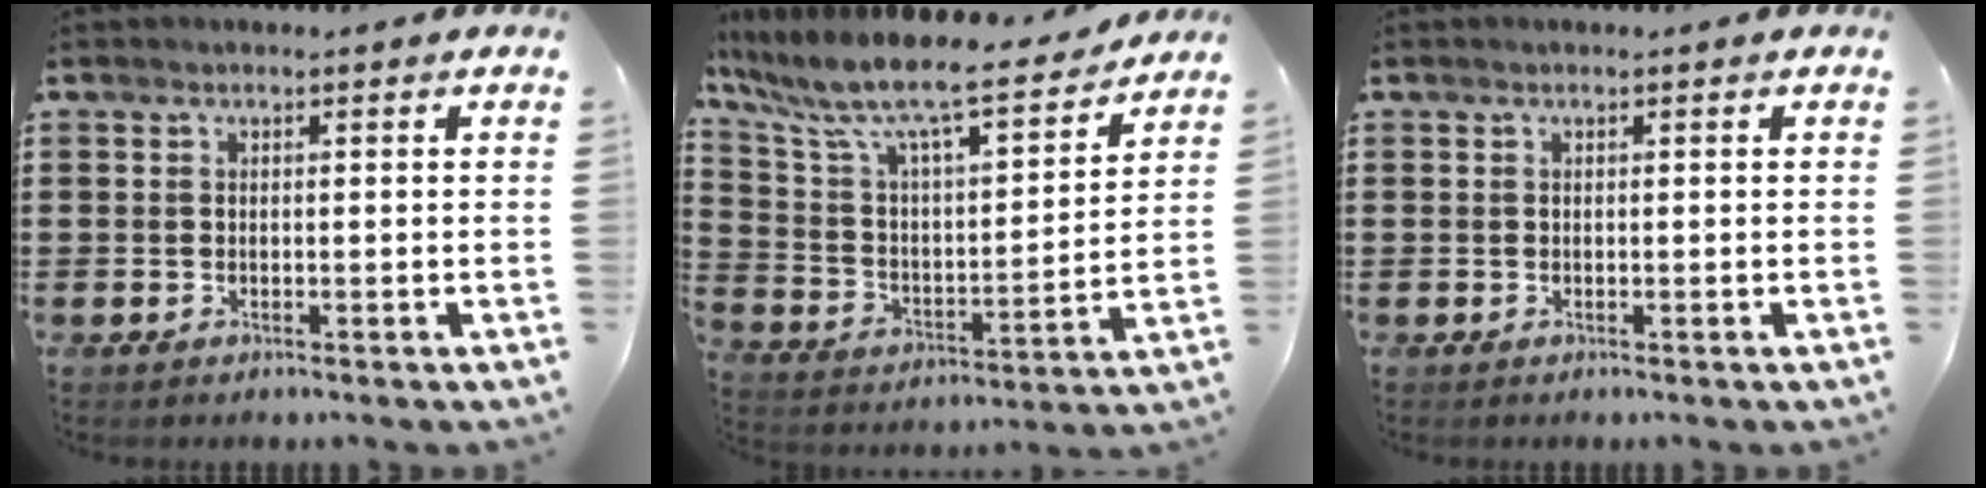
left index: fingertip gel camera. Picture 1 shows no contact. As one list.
[{"total": 9.9, "force": [8.3, 1.1, 5.3], "torque": [-0.140, -0.060, 0.134]}, {"total": 0.0}]